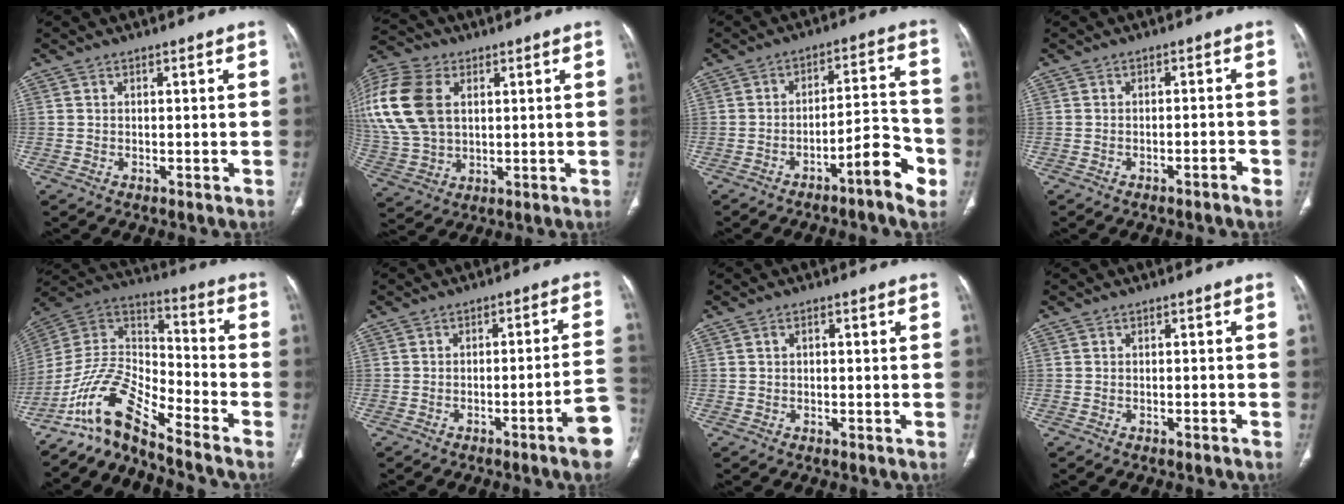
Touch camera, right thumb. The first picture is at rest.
{"total": 22.9, "force": [5.9, 15.8, 15.5], "torque": [-0.383, 0.019, 0.120]}
{"total": 8.7, "force": [-4.8, 2.0, 7.1], "torque": [-0.089, 0.045, -0.069]}
{"total": 1.8, "force": [-1.2, 0.3, 1.2], "torque": [-0.026, 0.012, -0.017]}
{"total": 12.6, "force": [-10.7, 2.7, 6.1], "torque": [-0.125, 0.093, -0.211]}
{"total": 8.8, "force": [-4.0, 0.0, 7.8], "torque": [-0.096, 0.028, -0.056]}
{"total": 0.9, "force": [0.1, 0.6, 0.7], "torque": [-0.008, 0.005, 0.000]}
{"total": 0.7, "force": [-0.6, 0.1, 0.4], "torque": [-0.014, 0.007, -0.003]}